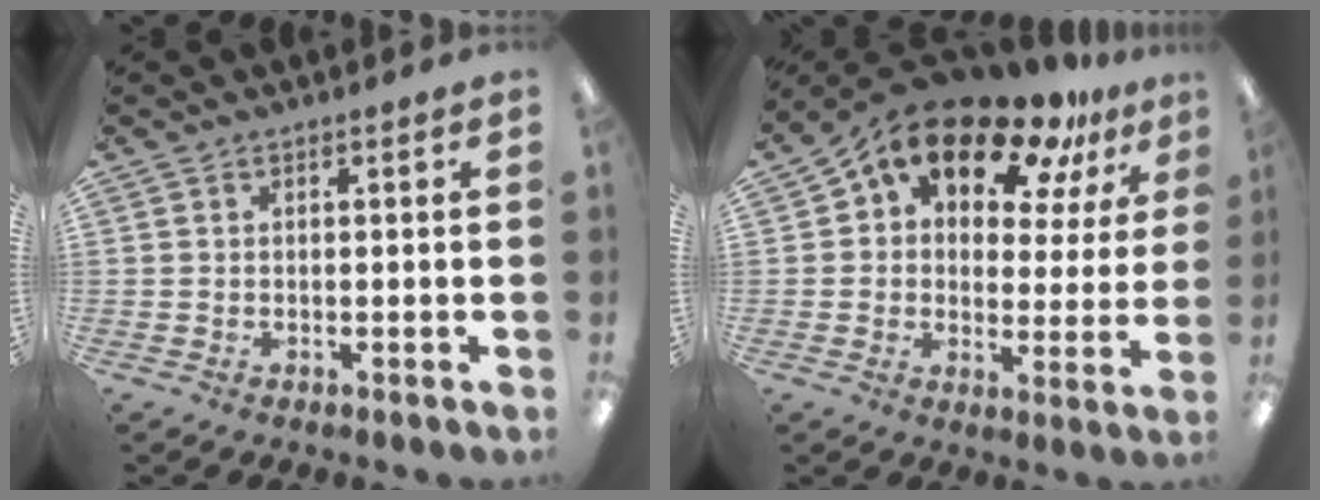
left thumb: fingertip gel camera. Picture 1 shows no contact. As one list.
[{"total": 15.5, "force": [11.0, 8.1, 7.3], "torque": [-0.133, -0.068, 0.192]}]